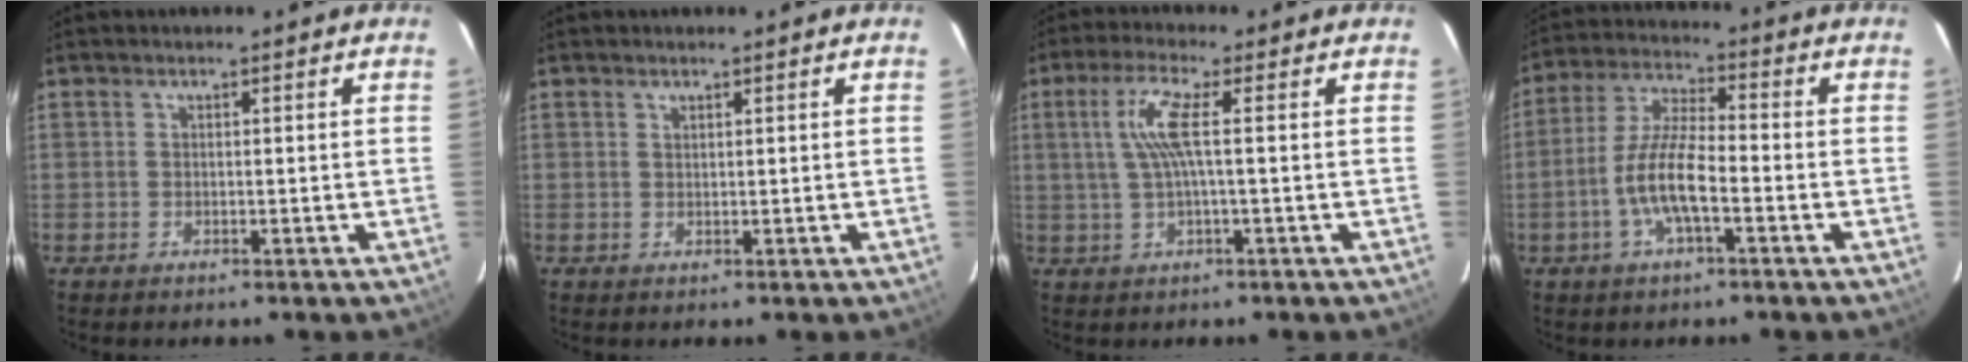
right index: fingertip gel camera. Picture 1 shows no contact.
{"total": 0.5, "force": [0.5, 0.2, 0.1], "torque": [-0.001, 0.001, 0.010]}
{"total": 6.2, "force": [0.7, 0.0, 6.1], "torque": [-0.123, 0.002, 0.021]}
{"total": 9.4, "force": [-3.3, 2.2, 8.5], "torque": [-0.178, 0.003, -0.064]}